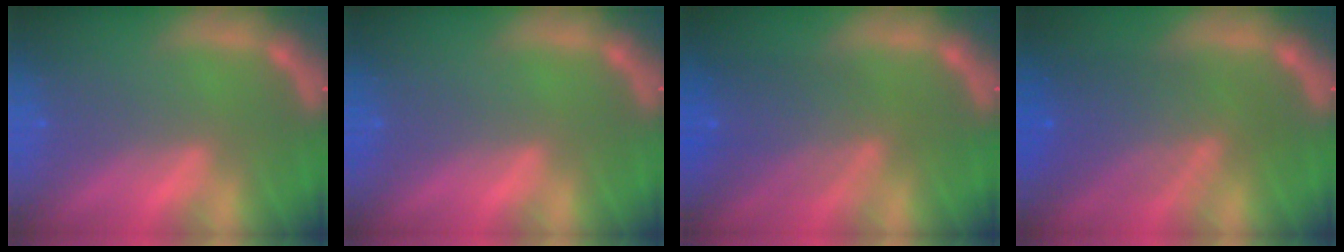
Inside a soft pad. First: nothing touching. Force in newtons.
{"total": 0.0}
{"total": 6.0}
{"total": 7.0}